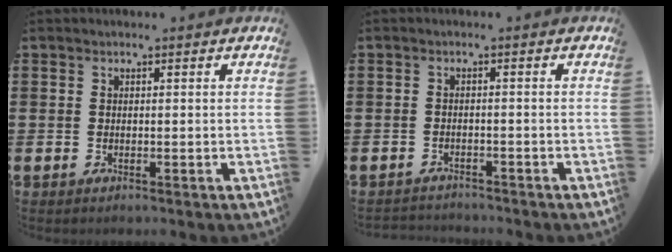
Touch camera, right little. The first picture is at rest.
{"total": 1.4, "force": [-1.4, 0.1, -0.2], "torque": [-0.001, 0.002, -0.031]}